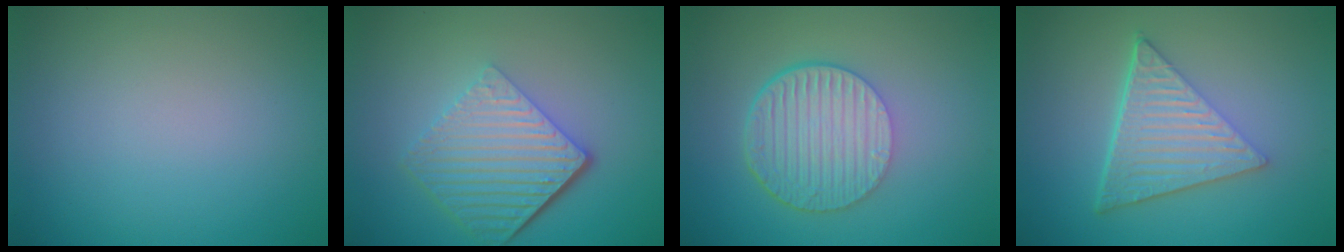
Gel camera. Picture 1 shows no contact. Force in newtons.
{"total": 6.7, "press": 4.4, "slide": 5.1}
{"total": 6.5, "press": 4.3, "slide": 4.8}
{"total": 6.8, "press": 4.5, "slide": 5.0}